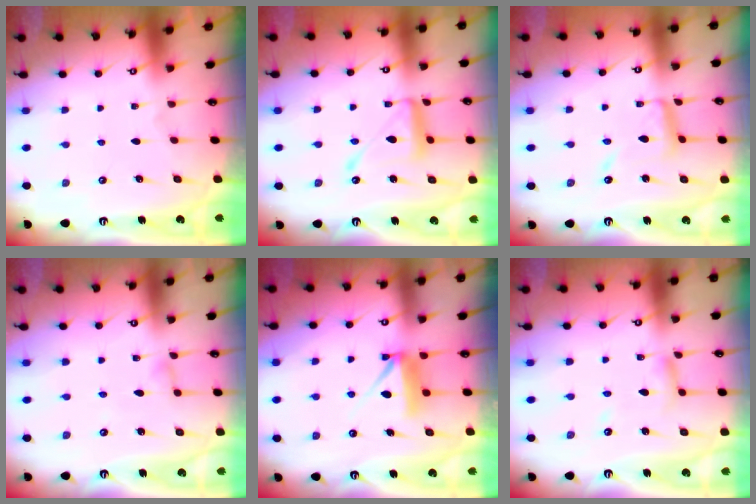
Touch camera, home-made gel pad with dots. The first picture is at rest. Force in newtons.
{"total": 14.2, "press": 14.2, "slide": 1.2}
{"total": 10.4, "press": 10.4, "slide": 0.9}
{"total": 2.3, "press": 2.3, "slide": 0.2}
{"total": 8.6, "press": 8.6, "slide": 0.1}
{"total": 6.3, "press": 6.3, "slide": 0.4}